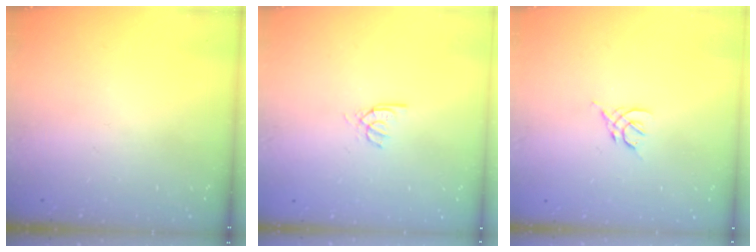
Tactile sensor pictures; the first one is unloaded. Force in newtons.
{"total": 3.6, "press": 3.5, "slide": 0.4}
{"total": 2.5, "press": 2.4, "slide": 0.7}